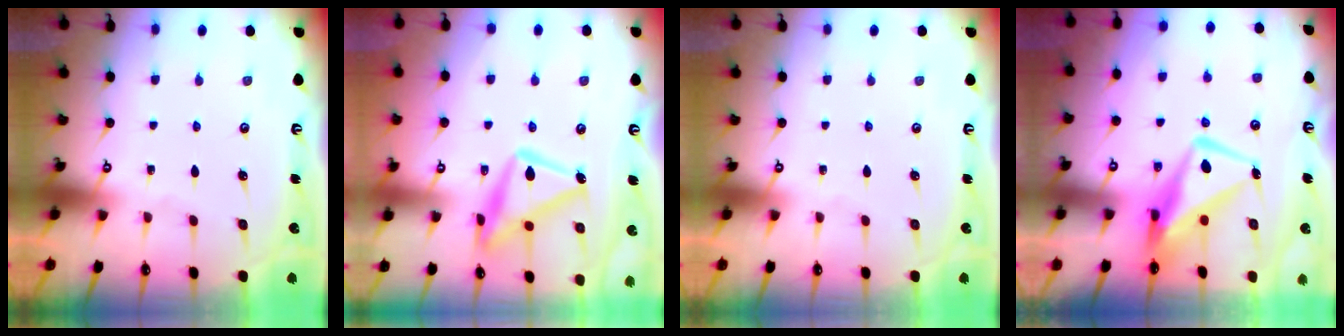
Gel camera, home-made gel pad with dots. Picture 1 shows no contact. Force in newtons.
{"total": 18.1, "press": 18.1, "slide": 1.2}
{"total": 0.0}
{"total": 12.0, "press": 11.9, "slide": 1.4}